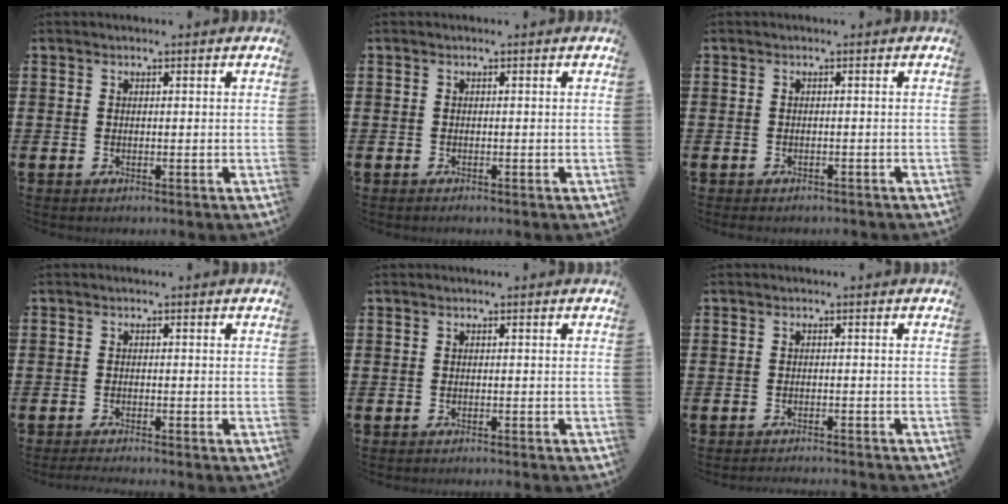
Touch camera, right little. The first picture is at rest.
{"total": 0.0}
{"total": 0.5, "force": [-0.5, 0.1, 0.0], "torque": [-0.003, -0.003, -0.011]}
{"total": 1.1, "force": [-1.0, -0.1, 0.4], "torque": [-0.006, -0.001, -0.019]}
{"total": 0.5, "force": [-0.5, -0.2, 0.0], "torque": [0.001, -0.001, -0.011]}
{"total": 1.1, "force": [-1.1, -0.2, 0.0], "torque": [-0.001, 0.001, -0.023]}